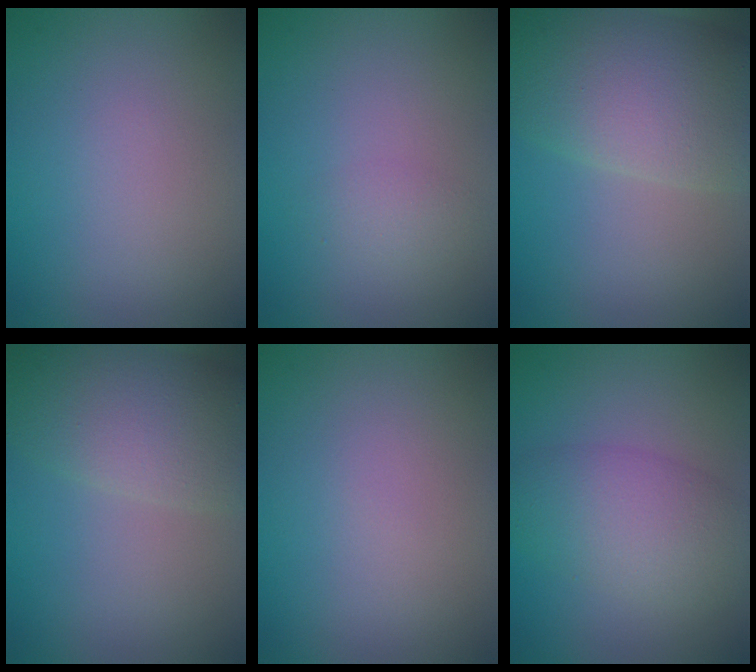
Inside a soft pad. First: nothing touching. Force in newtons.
{"total": 1.3, "press": 1.3, "slide": 0.0}
{"total": 10.1, "press": 10.1, "slide": 0.5}
{"total": 7.1, "press": 7.0, "slide": 0.4}
{"total": 0.0}
{"total": 5.2, "press": 5.2, "slide": 0.1}